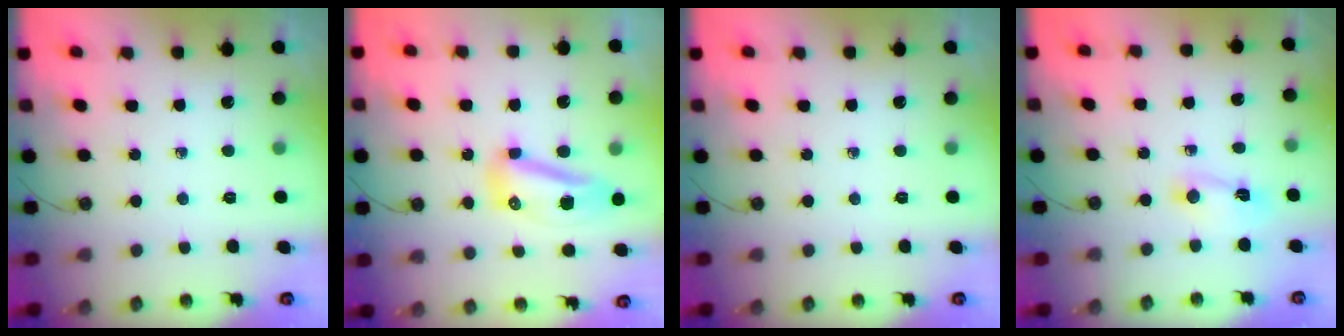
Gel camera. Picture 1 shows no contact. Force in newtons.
{"total": 11.7, "press": 11.0, "slide": 4.1}
{"total": 0.0}
{"total": 2.5, "press": 2.5, "slide": 0.3}